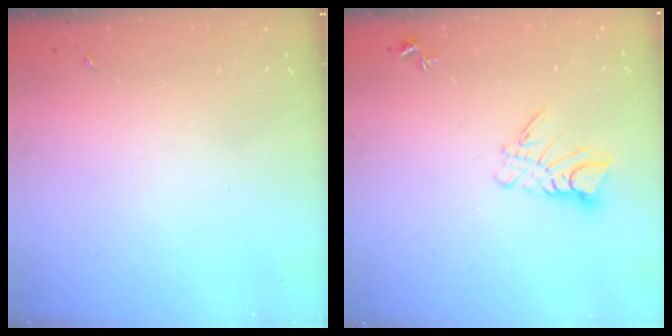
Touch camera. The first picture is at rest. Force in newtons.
{"total": 8.0, "press": 8.0, "slide": 0.7}